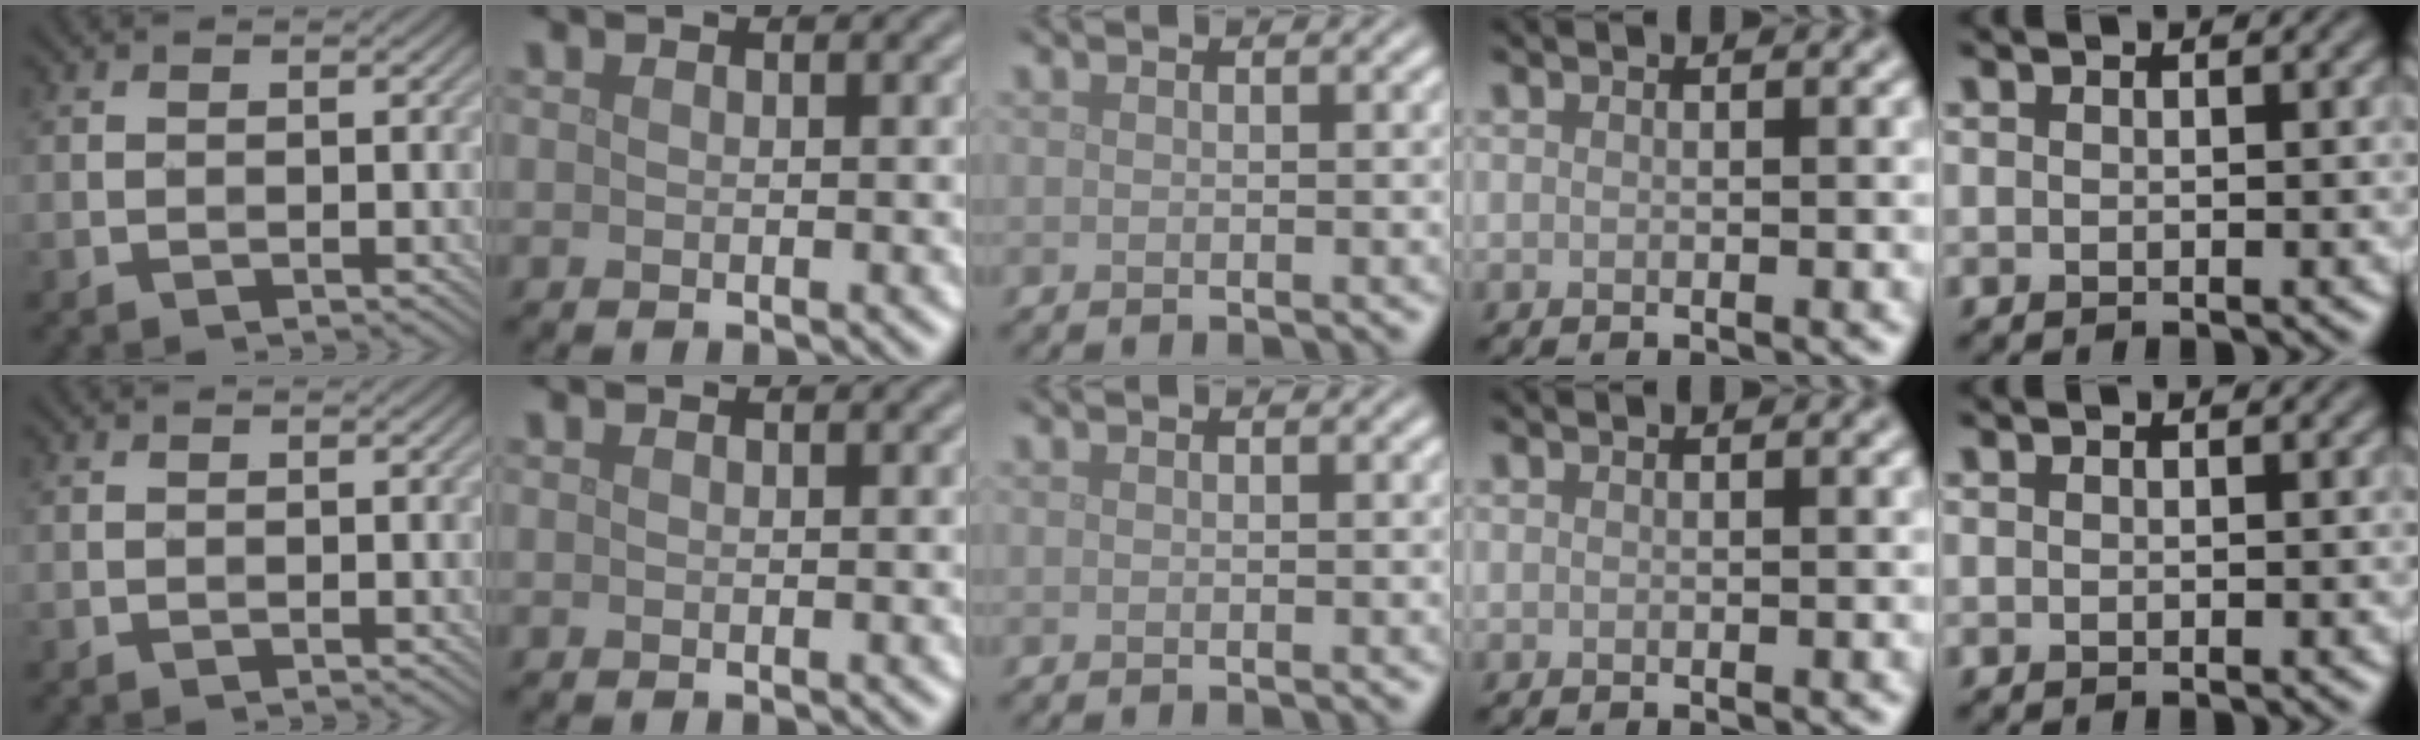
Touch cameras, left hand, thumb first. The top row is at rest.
{}